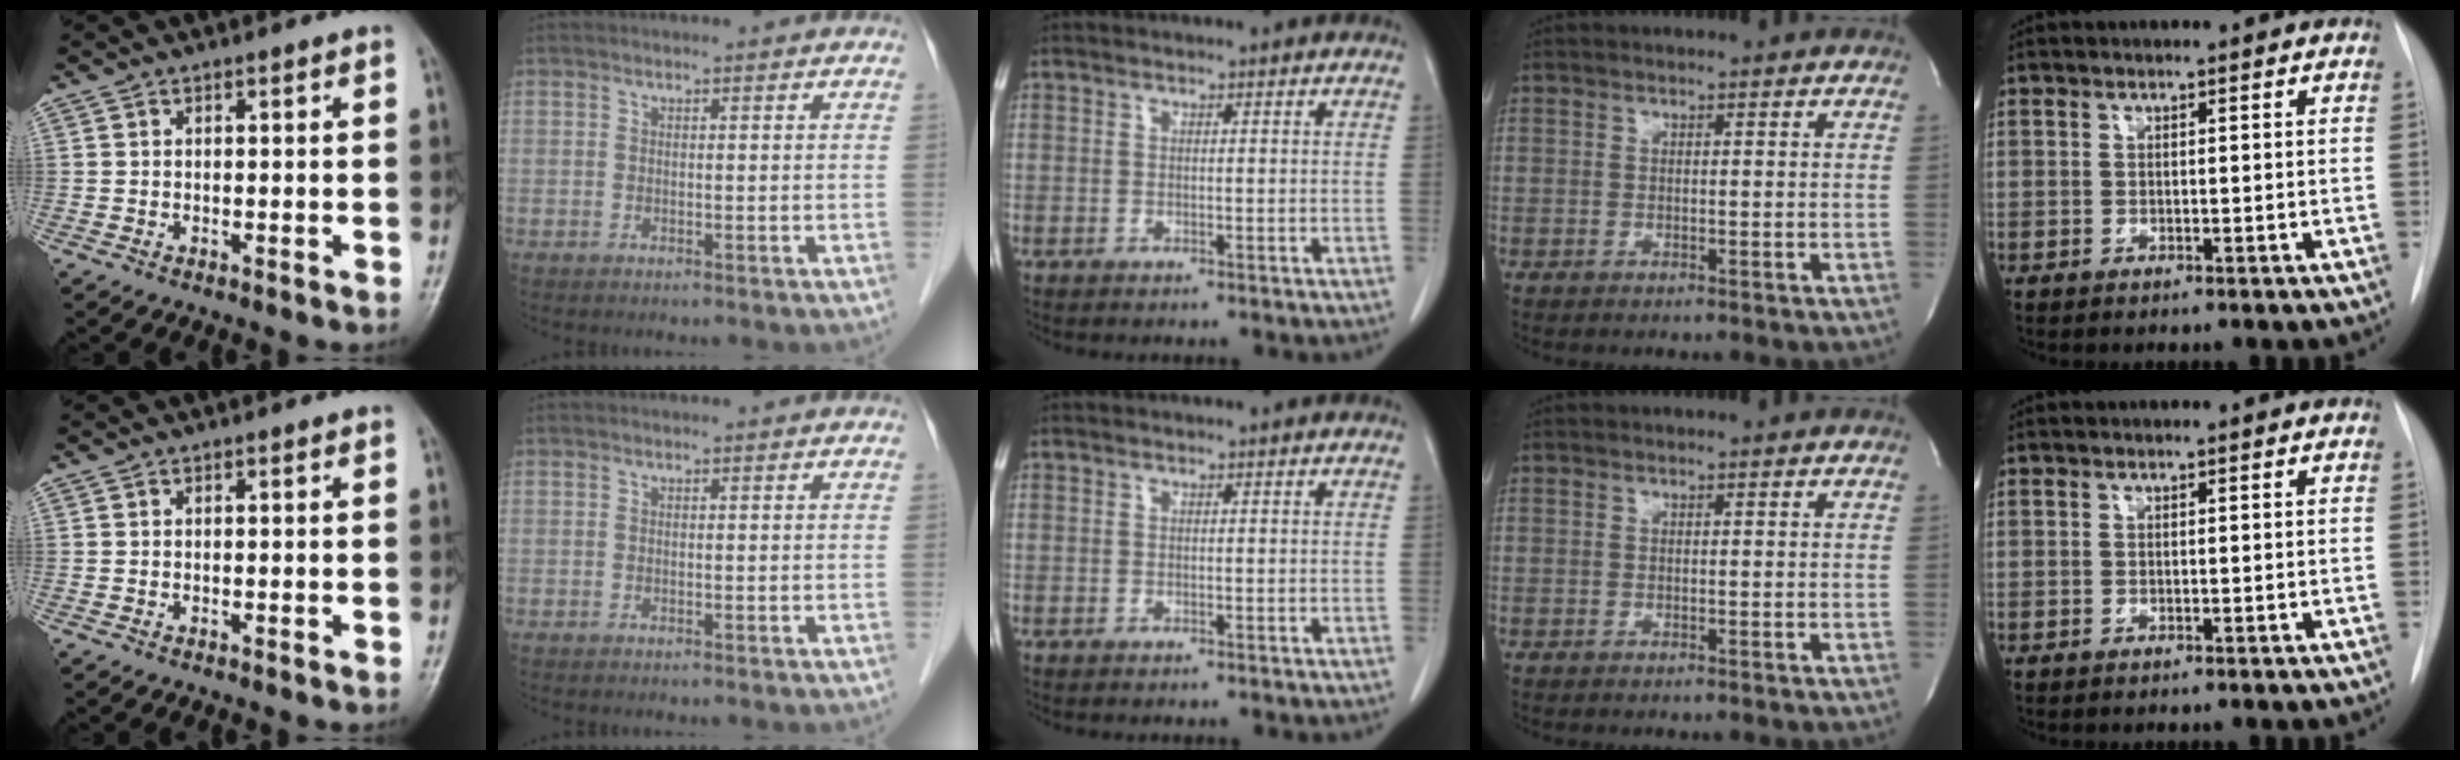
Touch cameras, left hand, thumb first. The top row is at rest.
{}